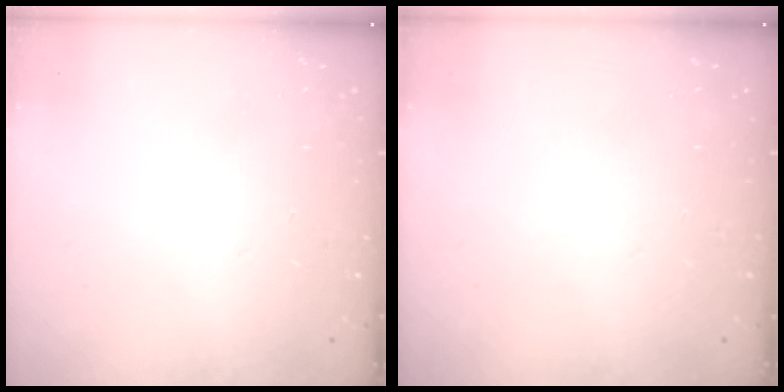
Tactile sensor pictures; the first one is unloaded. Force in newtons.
{"total": 0.0}